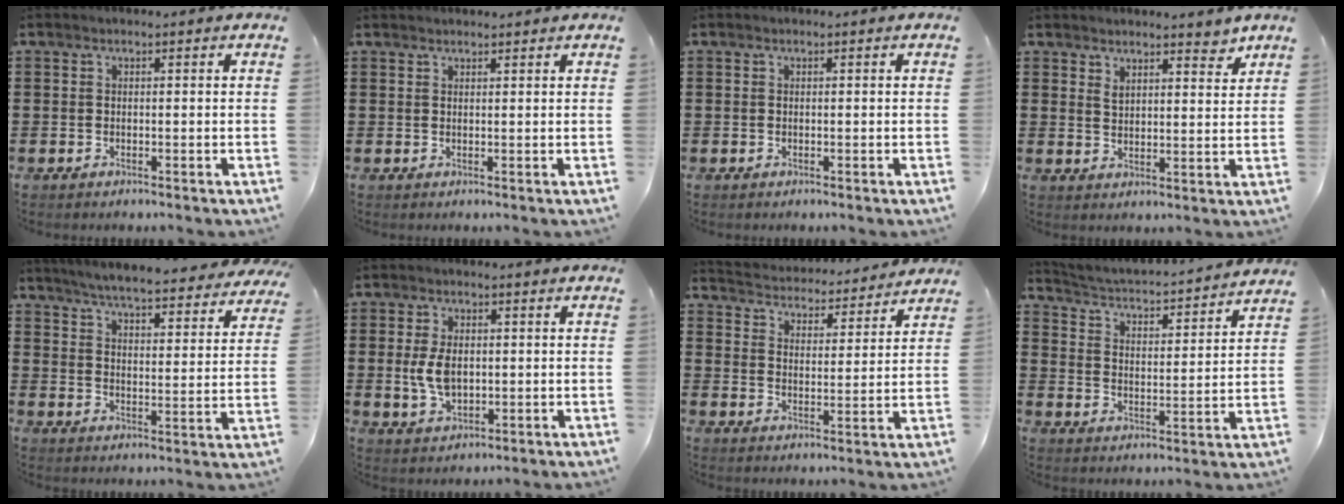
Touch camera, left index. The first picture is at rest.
{"total": 1.0, "force": [1.0, 0.0, 0.0], "torque": [-0.002, -0.002, 0.020]}
{"total": 0.0}
{"total": 3.9, "force": [3.5, 1.3, 1.3], "torque": [-0.018, -0.009, 0.059]}
{"total": 5.4, "force": [5.1, -0.4, 1.5], "torque": [-0.054, -0.038, 0.085]}
{"total": 5.3, "force": [0.3, 3.1, 4.3], "torque": [-0.108, 0.000, 0.000]}
{"total": 4.0, "force": [4.0, -0.2, -0.4], "torque": [-0.019, -0.038, 0.063]}
{"total": 2.5, "force": [2.4, -0.6, 0.5], "torque": [-0.028, -0.034, 0.028]}